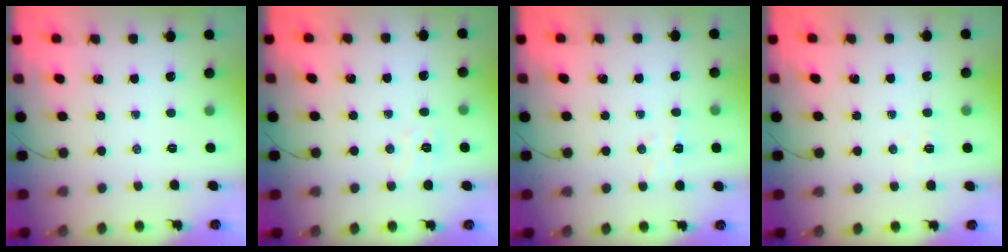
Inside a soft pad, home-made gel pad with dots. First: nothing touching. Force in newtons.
{"total": 4.6, "press": 4.5, "slide": 1.0}
{"total": 4.4, "press": 4.3, "slide": 1.2}
{"total": 2.9, "press": 2.8, "slide": 0.9}